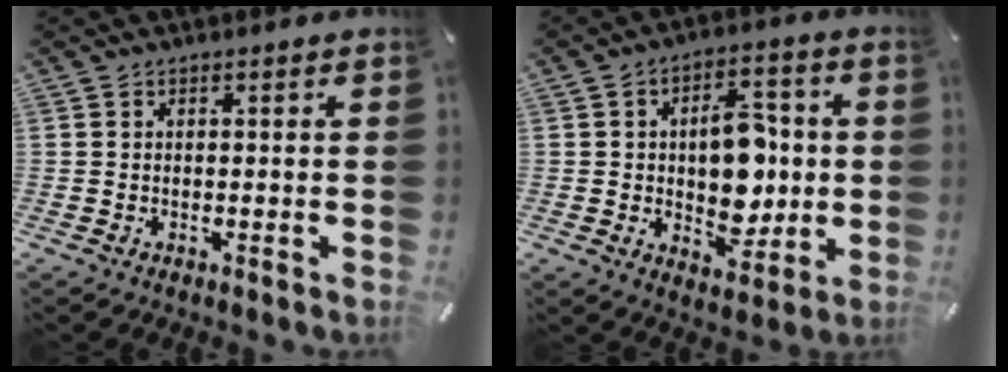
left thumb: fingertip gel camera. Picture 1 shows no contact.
{"total": 13.1, "force": [0.0, 8.7, 9.8], "torque": [-0.132, 0.002, 0.001]}